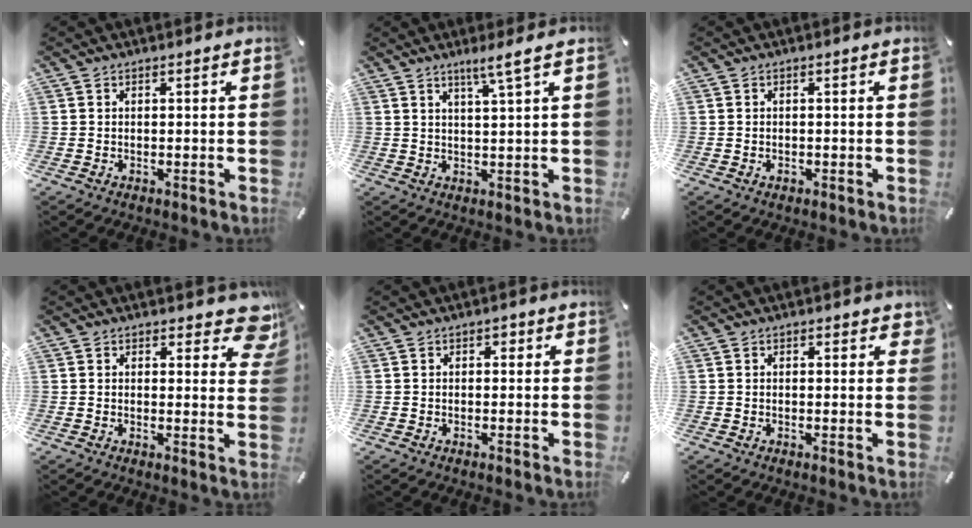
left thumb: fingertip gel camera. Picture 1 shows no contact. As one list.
[{"total": 4.6, "force": [2.9, -0.3, 3.5], "torque": [-0.074, -0.006, 0.048]}, {"total": 0.7, "force": [-0.3, 0.5, 0.4], "torque": [-0.008, 0.001, -0.006]}, {"total": 7.2, "force": [4.6, 3.6, 4.3], "torque": [-0.035, -0.031, 0.077]}, {"total": 1.1, "force": [0.2, 0.9, 0.5], "torque": [-0.003, 0.005, 0.001]}, {"total": 1.3, "force": [0.7, 0.8, 0.7], "torque": [0.001, -0.002, 0.009]}]